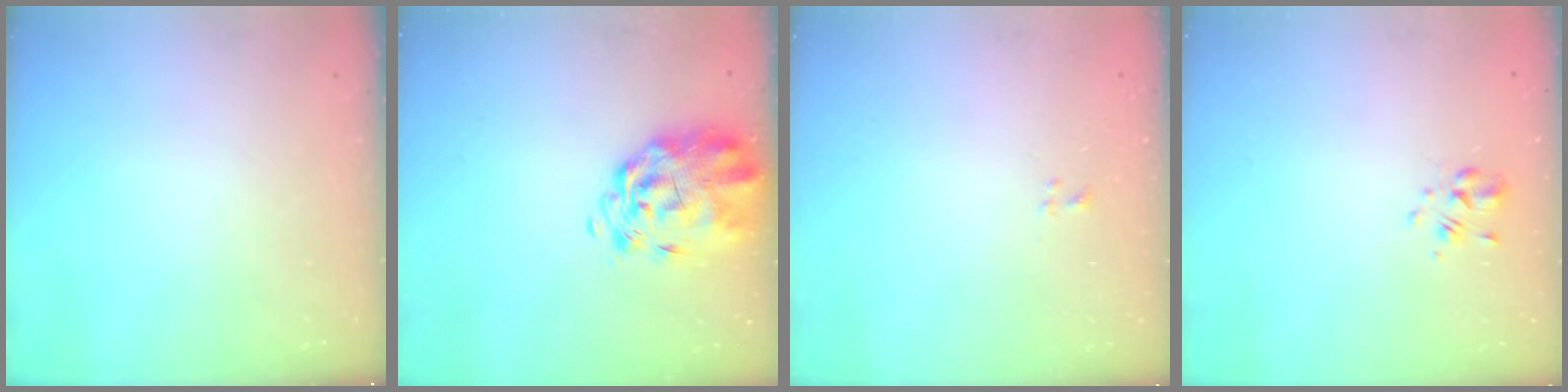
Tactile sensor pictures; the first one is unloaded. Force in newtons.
{"total": 3.9, "press": 3.3, "slide": 2.1}
{"total": 1.1, "press": 0.9, "slide": 0.6}
{"total": 2.0, "press": 1.9, "slide": 0.7}